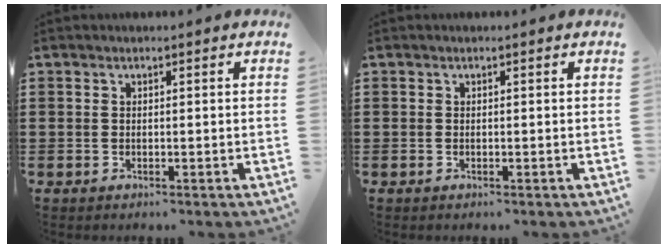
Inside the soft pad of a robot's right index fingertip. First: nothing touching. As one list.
[{"total": 0.0}]